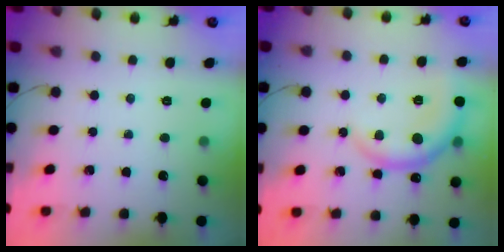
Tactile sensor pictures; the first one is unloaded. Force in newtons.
{"total": 9.8, "press": 9.8, "slide": 0.5}